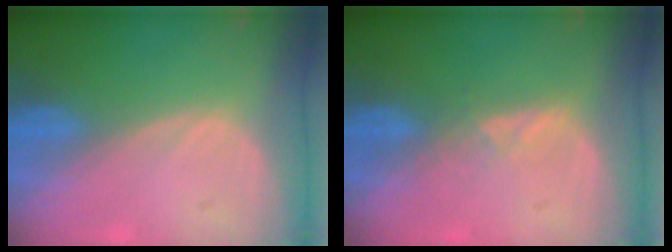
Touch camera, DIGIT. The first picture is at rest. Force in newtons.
{"total": 1.6, "press": 1.6, "slide": 0.3}